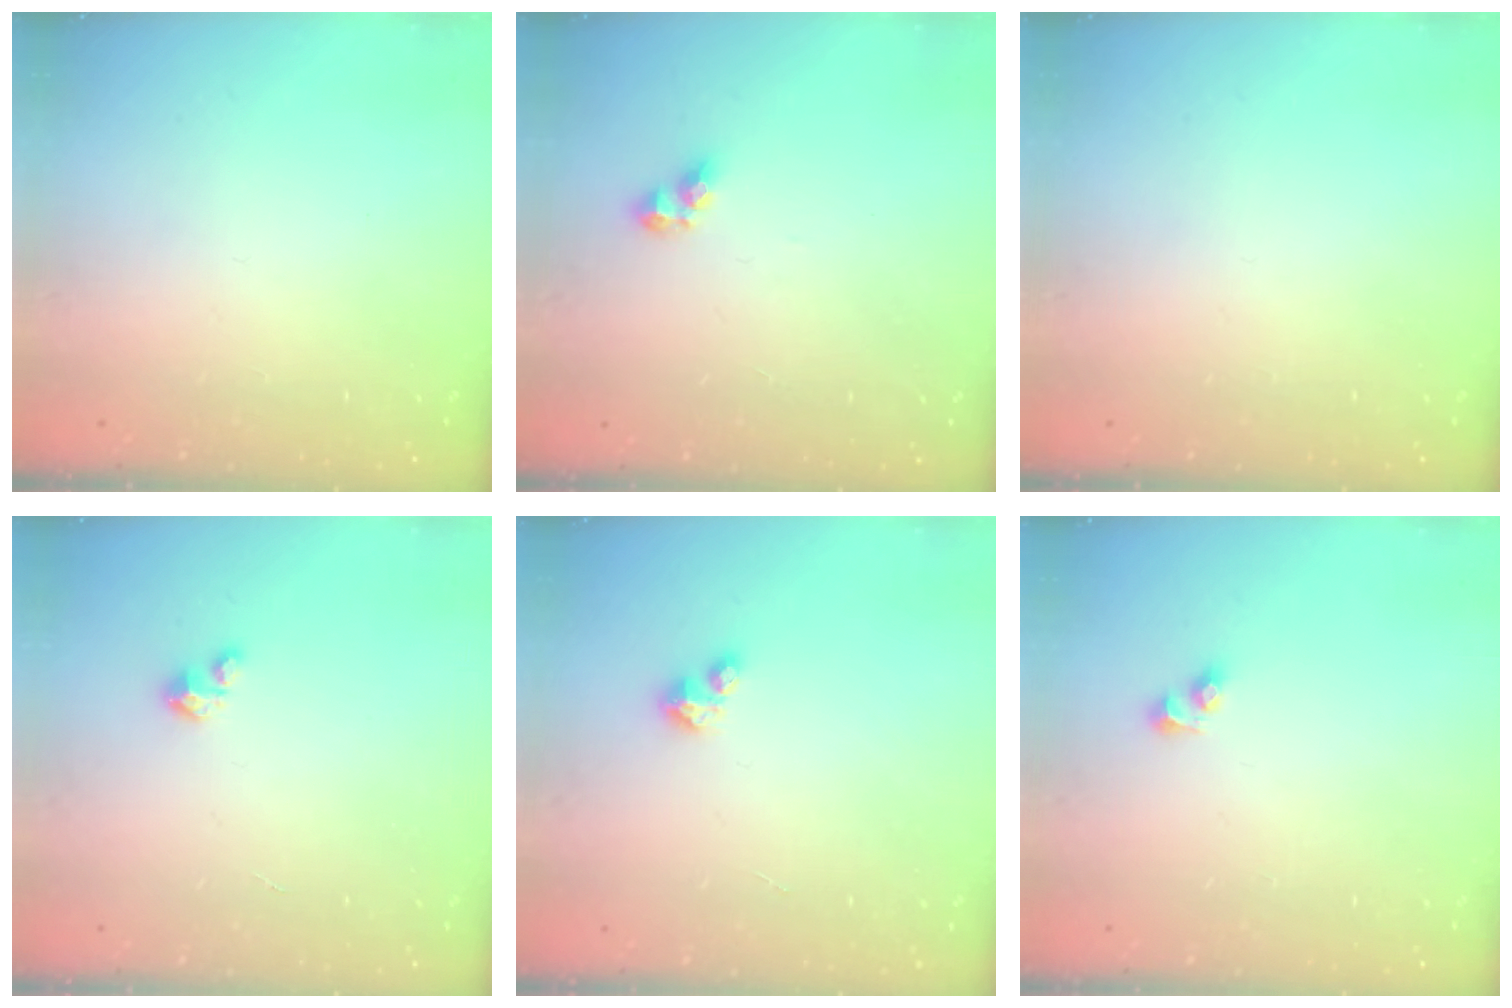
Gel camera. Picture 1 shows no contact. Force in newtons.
{"total": 5.4, "press": 5.3, "slide": 0.6}
{"total": 0.0}
{"total": 2.7, "press": 2.7, "slide": 0.2}
{"total": 2.7, "press": 2.7, "slide": 0.3}
{"total": 2.7, "press": 2.5, "slide": 1.2}